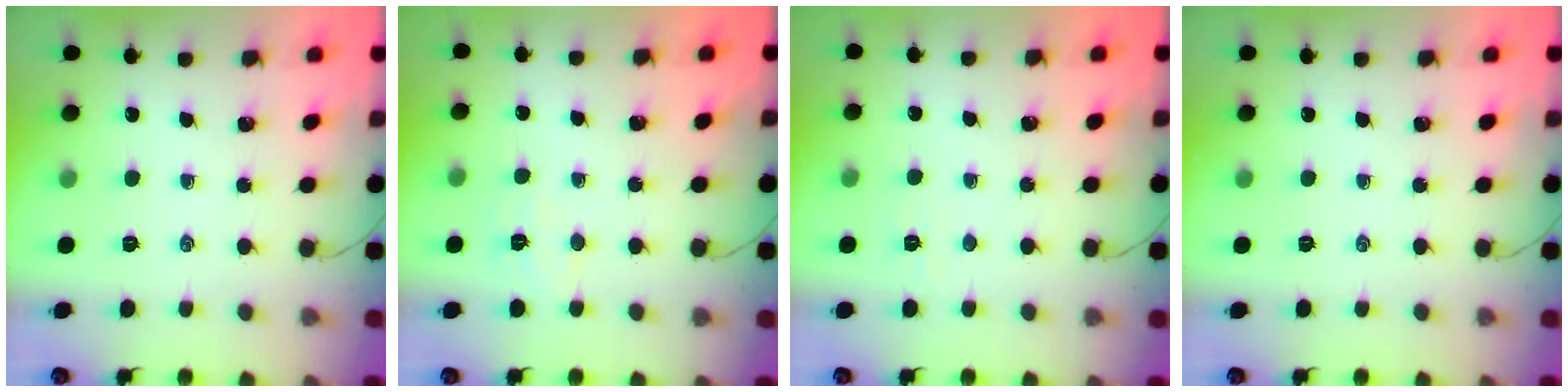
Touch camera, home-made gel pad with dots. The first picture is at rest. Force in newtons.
{"total": 4.9, "press": 4.8, "slide": 1.0}
{"total": 2.5, "press": 2.4, "slide": 0.7}
{"total": 0.0}